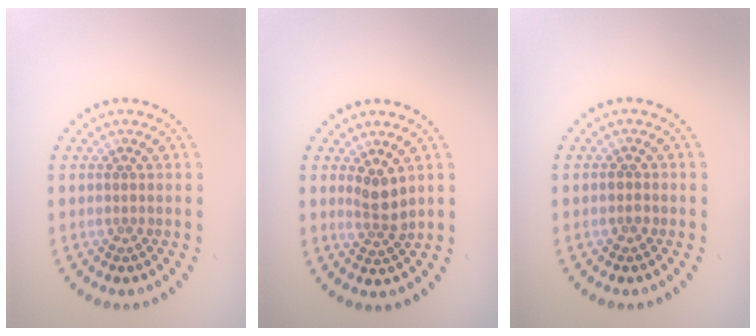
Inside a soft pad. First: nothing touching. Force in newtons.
{"total": 2.2, "press": 1.9, "slide": 1.3}
{"total": 0.9, "press": 0.8, "slide": 0.1}